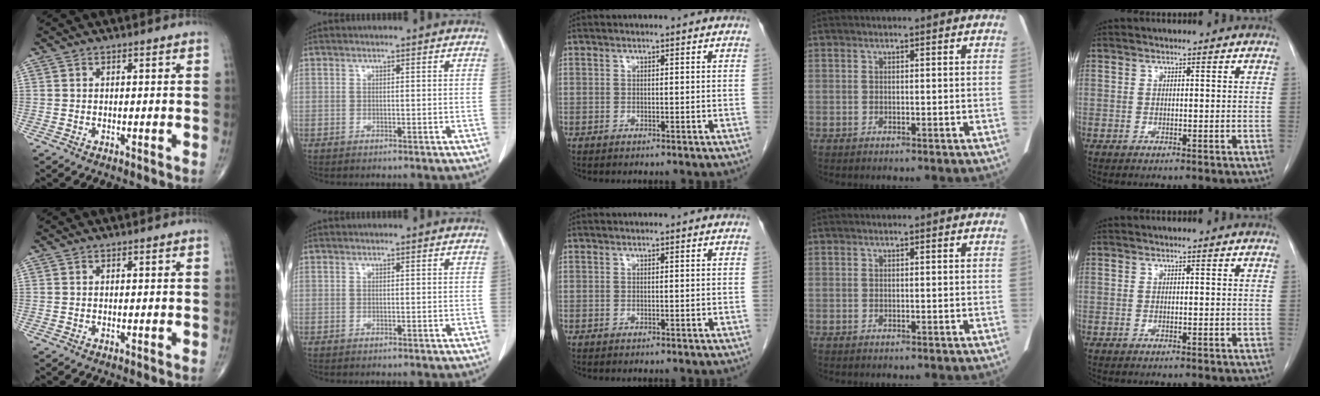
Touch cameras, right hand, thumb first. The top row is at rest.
{}